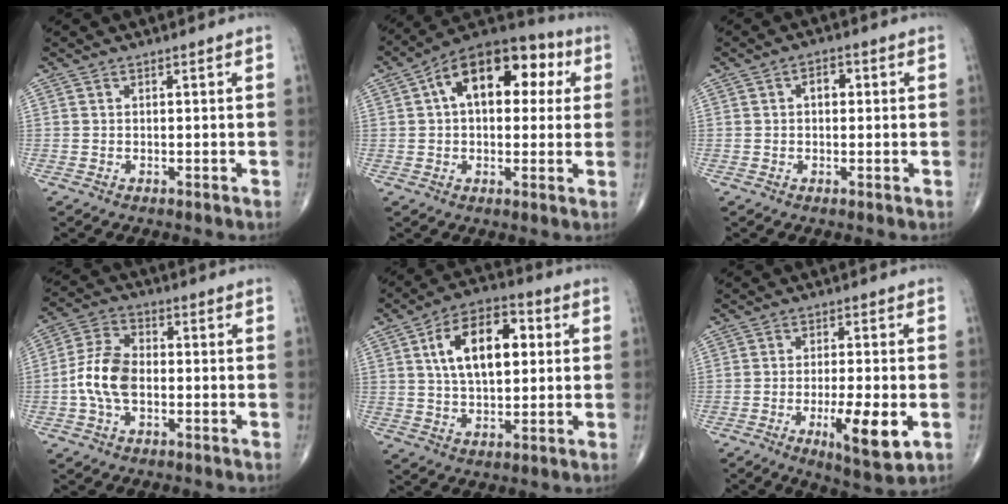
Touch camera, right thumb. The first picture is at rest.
{"total": 17.4, "force": [4.4, 10.1, 13.4], "torque": [-0.160, 0.032, 0.055]}
{"total": 2.9, "force": [0.4, 1.9, 2.1], "torque": [-0.021, 0.011, 0.003]}
{"total": 9.1, "force": [-1.4, 5.4, 7.2], "torque": [-0.149, 0.024, -0.035]}
{"total": 14.6, "force": [3.4, 7.9, 11.8], "torque": [-0.175, 0.009, 0.053]}
{"total": 9.9, "force": [-3.0, 2.3, 9.1], "torque": [-0.145, -0.010, -0.043]}